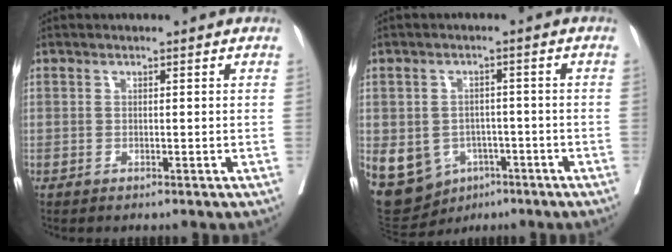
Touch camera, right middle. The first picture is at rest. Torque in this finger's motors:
{"motor_torque": [0.61, -0.66, 0.51, 0.11]}